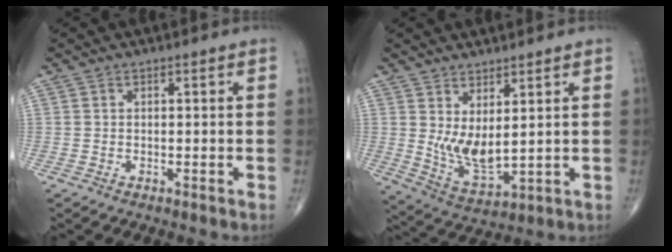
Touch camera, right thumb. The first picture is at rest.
{"total": 7.9, "force": [2.0, 3.2, 6.9], "torque": [-0.119, -0.038, 0.052]}